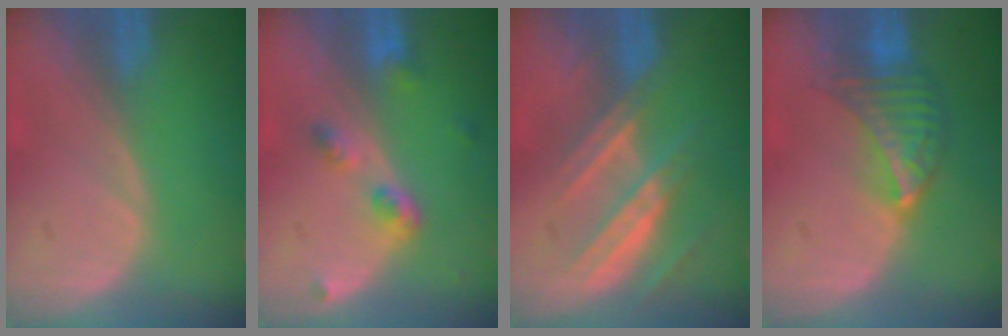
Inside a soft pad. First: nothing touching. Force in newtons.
{"total": 4.3, "press": 3.9, "slide": 1.8}
{"total": 7.4, "press": 6.8, "slide": 3.0}
{"total": 7.1, "press": 6.5, "slide": 3.0}